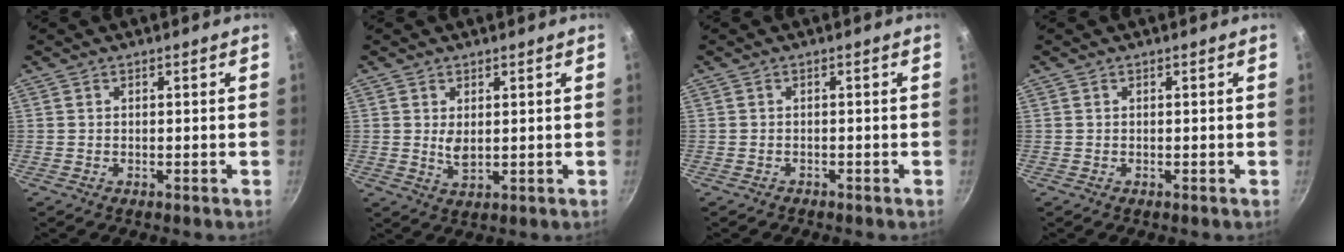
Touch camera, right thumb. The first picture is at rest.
{"total": 3.0, "force": [0.6, 1.6, 2.5], "torque": [-0.046, -0.009, 0.016]}
{"total": 0.7, "force": [-0.6, 0.3, -0.1], "torque": [0.000, 0.015, -0.009]}
{"total": 0.0}